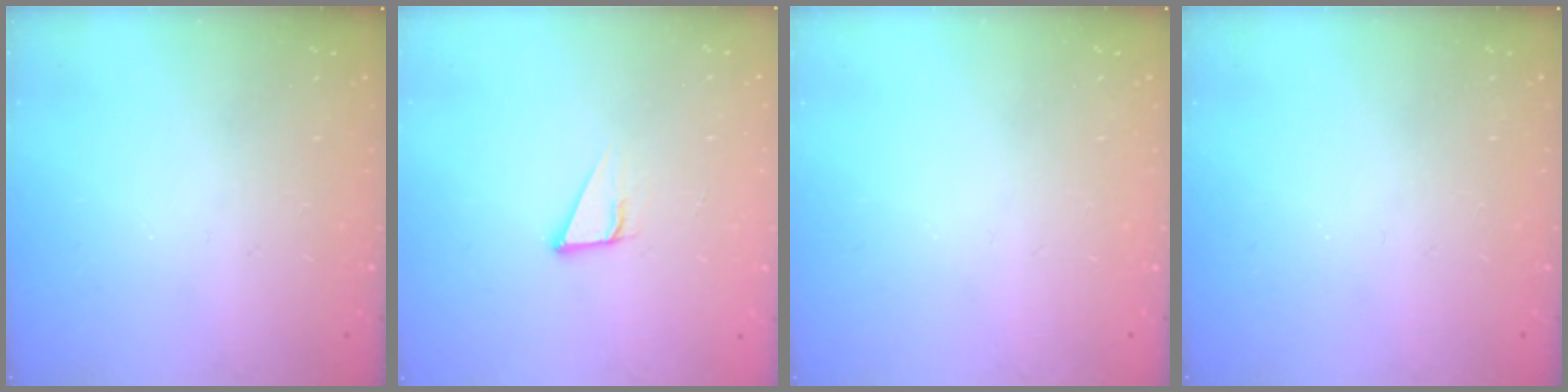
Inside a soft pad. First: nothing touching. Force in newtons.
{"total": 2.8, "press": 2.8, "slide": 0.2}
{"total": 0.0}
{"total": 0.0}